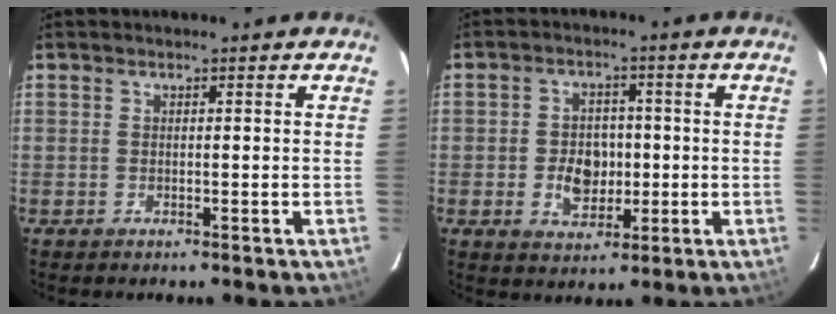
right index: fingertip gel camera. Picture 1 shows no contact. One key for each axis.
{"total": 7.0, "fx": -1.3, "fy": 5.2, "fz": 4.5, "tx": -0.093, "ty": 0.006, "tz": -0.015}